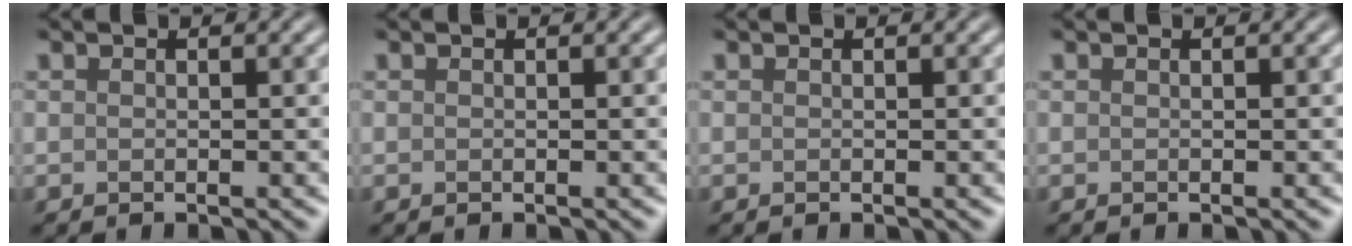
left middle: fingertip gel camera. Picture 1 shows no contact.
{"total": 0.0}
{"total": 0.0}
{"total": 0.0}